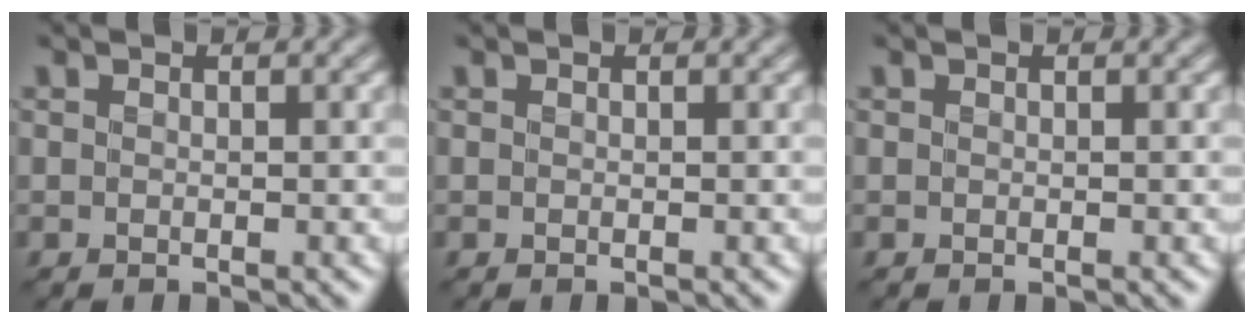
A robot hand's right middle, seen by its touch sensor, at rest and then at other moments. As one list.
[{"total": 0.0}, {"total": 0.0}]